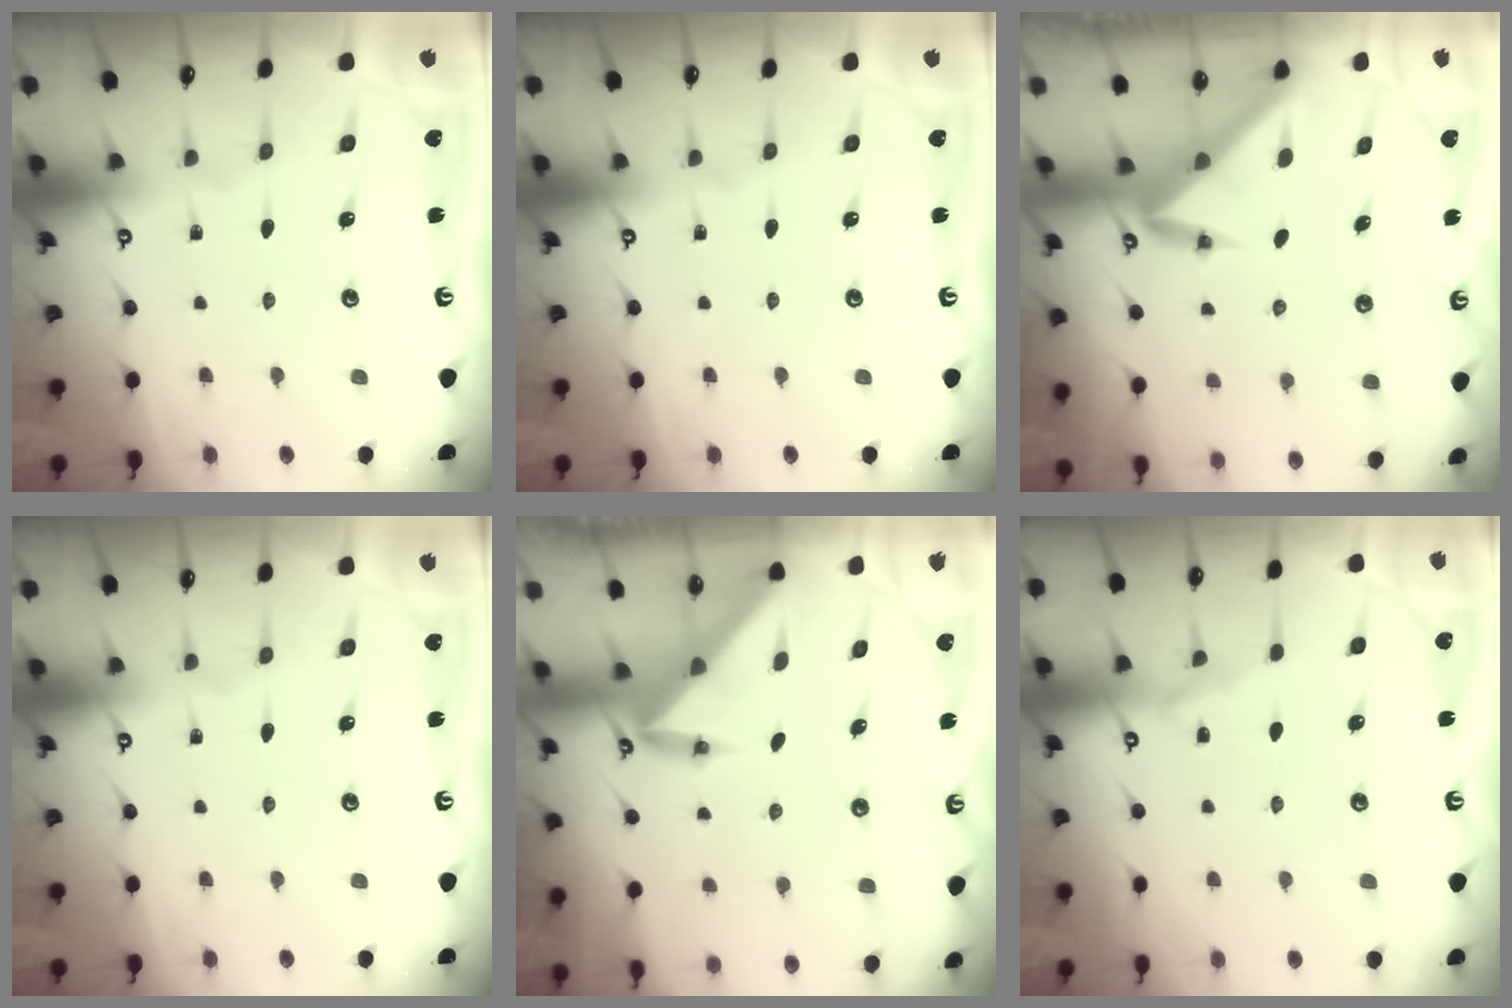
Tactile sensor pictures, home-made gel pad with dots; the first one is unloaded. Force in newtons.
{"total": 0.0}
{"total": 3.4, "press": 3.4, "slide": 0.1}
{"total": 0.0}
{"total": 3.8, "press": 3.8, "slide": 0.4}
{"total": 4.0, "press": 4.0, "slide": 0.5}